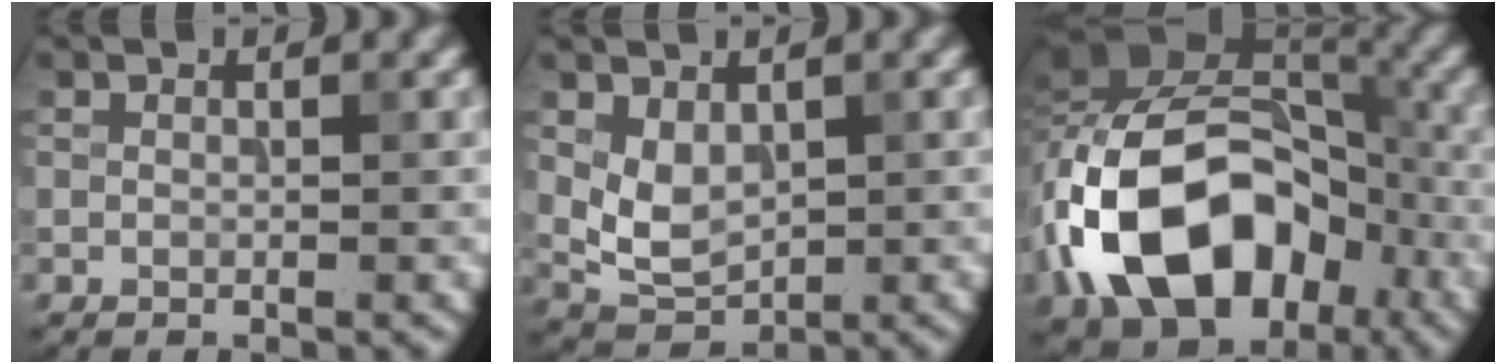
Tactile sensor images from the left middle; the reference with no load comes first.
{"total": 2.6, "force": [0.8, 1.9, 1.7], "torque": [-0.040, 0.001, 0.030]}
{"total": 14.9, "force": [-5.5, 10.0, 9.7], "torque": [-0.172, 0.006, -0.099]}